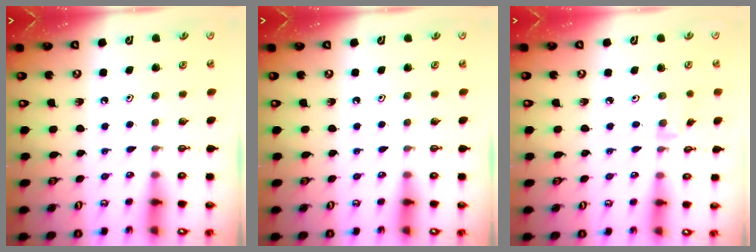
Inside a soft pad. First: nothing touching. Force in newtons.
{"total": 0.0}
{"total": 1.9, "press": 1.9, "slide": 0.4}